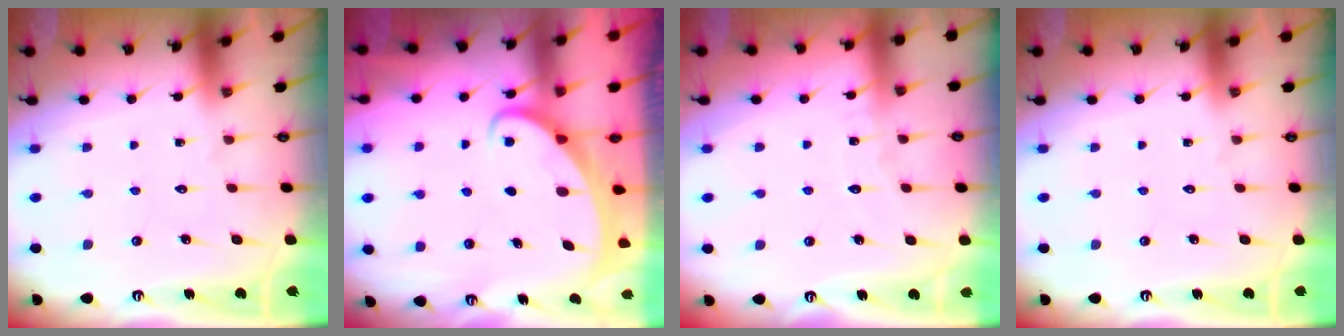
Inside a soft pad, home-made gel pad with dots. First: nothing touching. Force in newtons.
{"total": 2.1, "press": 2.1, "slide": 0.0}
{"total": 3.7, "press": 3.6, "slide": 0.5}
{"total": 0.0}